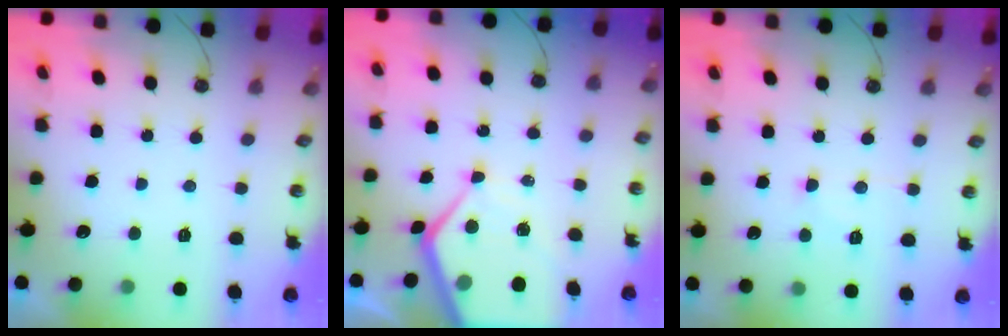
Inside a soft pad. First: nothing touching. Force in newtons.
{"total": 11.9, "press": 11.8, "slide": 1.2}
{"total": 7.6, "press": 7.6, "slide": 0.6}